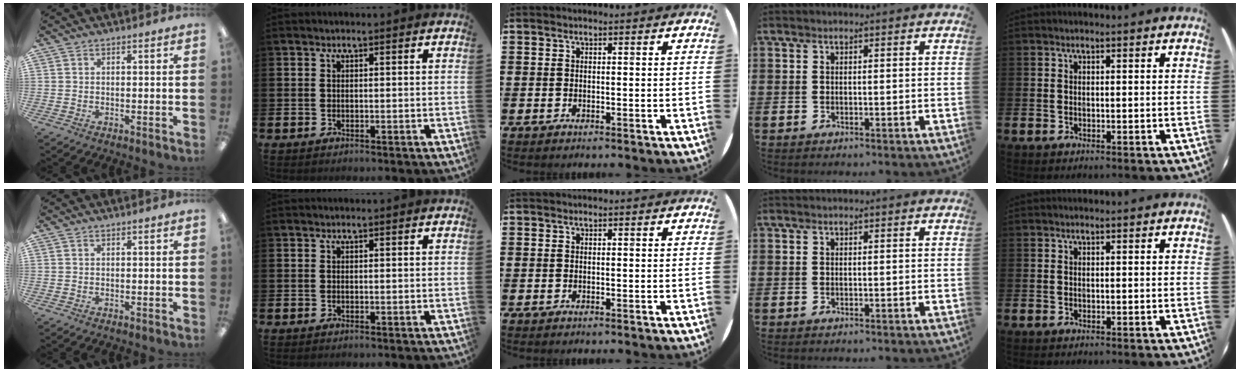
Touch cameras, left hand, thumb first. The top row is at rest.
{}